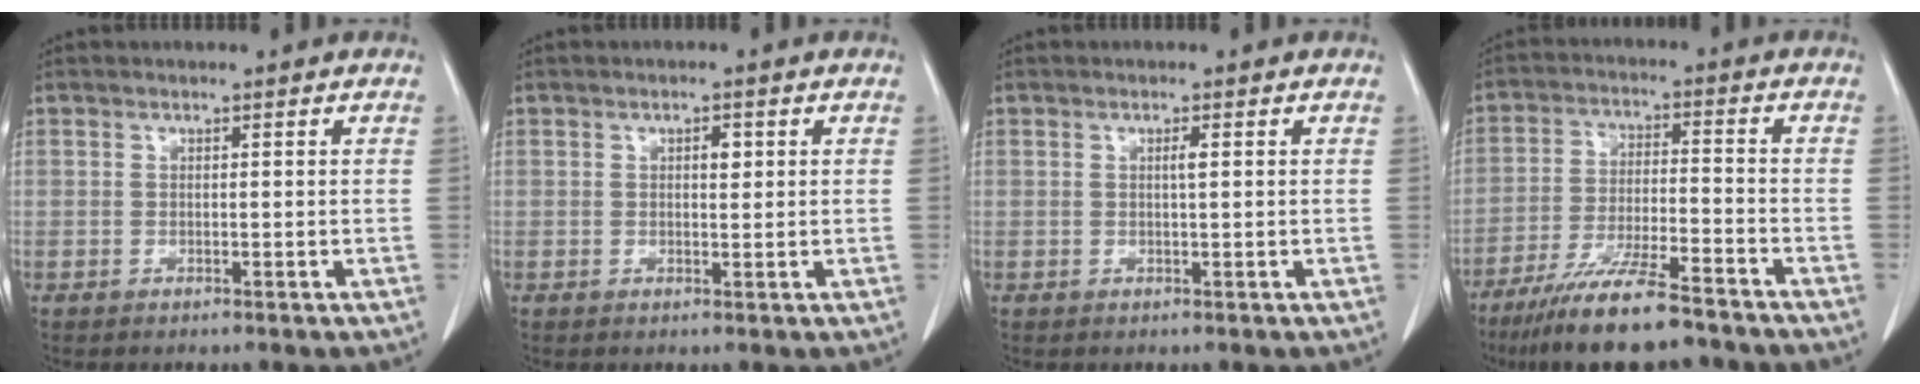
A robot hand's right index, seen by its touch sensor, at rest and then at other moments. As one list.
[{"total": 1.6, "force": [0.5, 0.7, 1.3], "torque": [-0.018, 0.001, 0.008]}, {"total": 0.9, "force": [0.2, 0.0, 0.9], "torque": [-0.016, 0.002, 0.003]}, {"total": 13.4, "force": [-10.8, 1.6, 7.8], "torque": [-0.138, -0.027, -0.182]}]